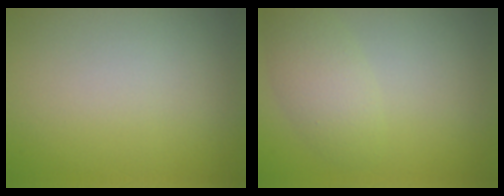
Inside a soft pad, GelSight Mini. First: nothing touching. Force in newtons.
{"total": 2.9, "press": 2.9, "slide": 0.2}